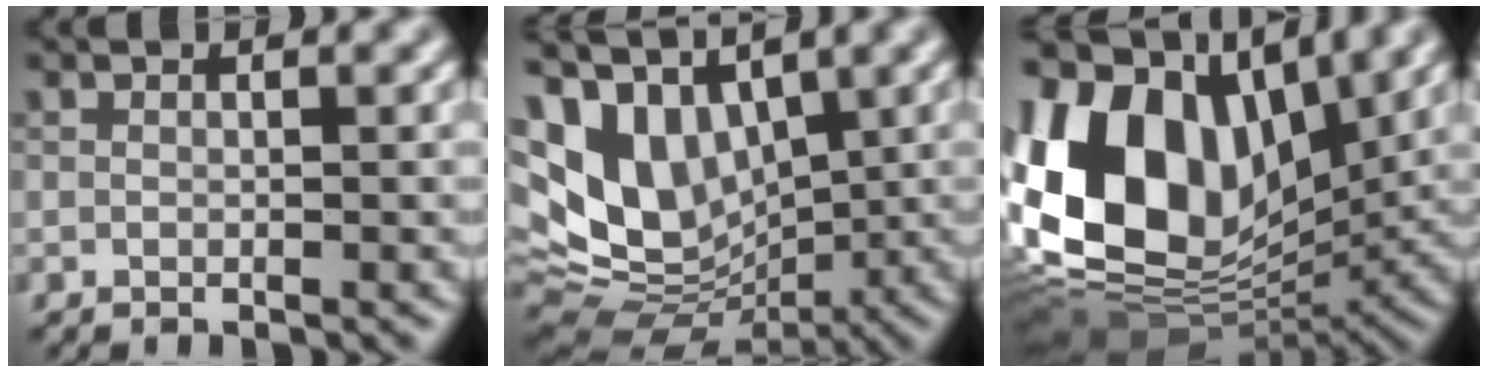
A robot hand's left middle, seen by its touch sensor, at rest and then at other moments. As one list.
[{"total": 8.8, "force": [2.3, 5.7, 6.3], "torque": [-0.131, -0.005, 0.043]}, {"total": 15.5, "force": [3.2, 10.3, 11.1], "torque": [-0.232, 0.019, 0.049]}]